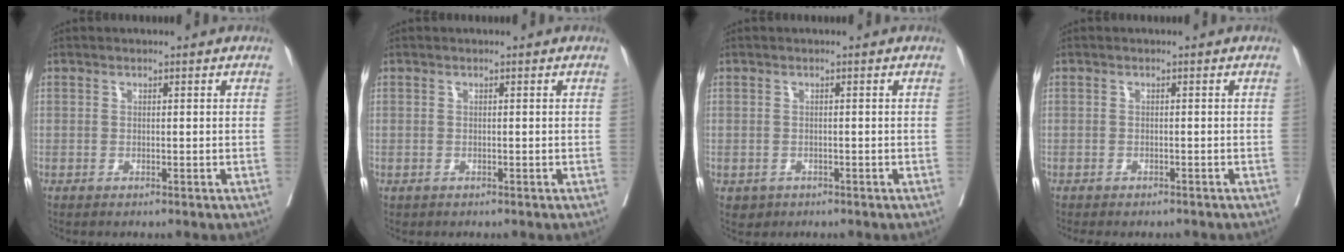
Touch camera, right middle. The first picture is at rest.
{"total": 0.0}
{"total": 1.7, "force": [-0.9, 1.5, 0.3], "torque": [-0.004, 0.002, -0.008]}
{"total": 3.5, "force": [-3.0, 1.4, 1.0], "torque": [-0.007, -0.003, -0.039]}